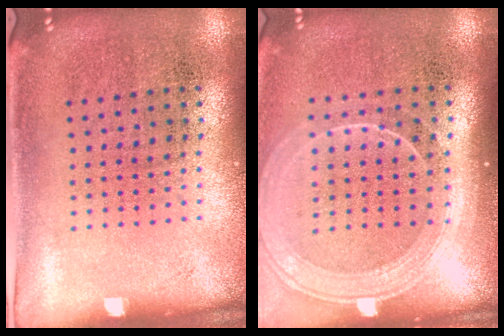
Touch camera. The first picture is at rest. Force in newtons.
{"total": 1.8, "press": 1.7, "slide": 0.8}